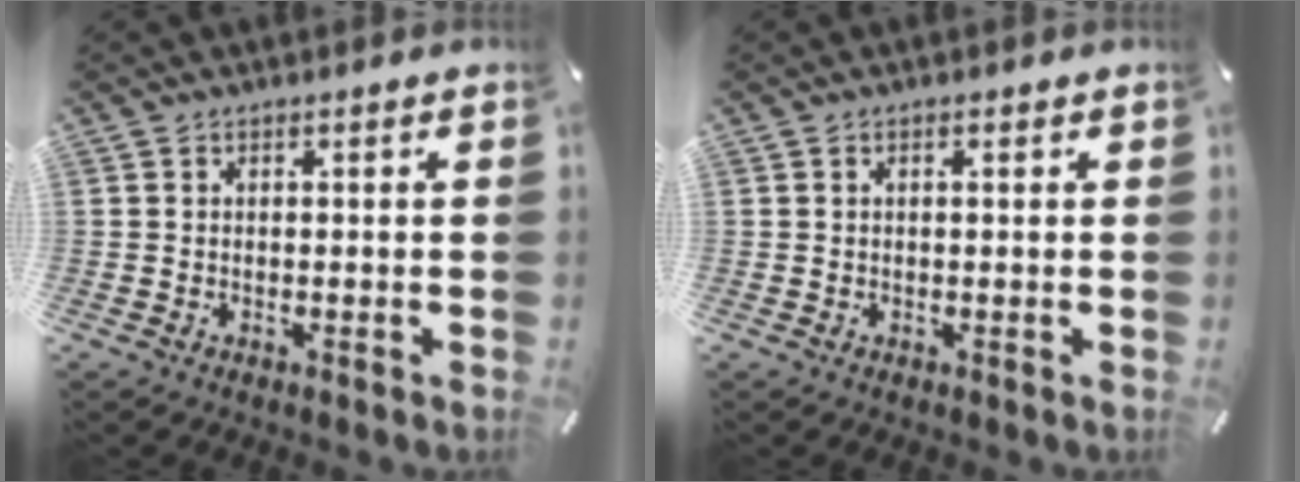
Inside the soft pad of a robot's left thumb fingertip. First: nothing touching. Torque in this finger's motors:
{"motor_torque": [0.16, -0.34, -0.01, 0.00, 0.04]}